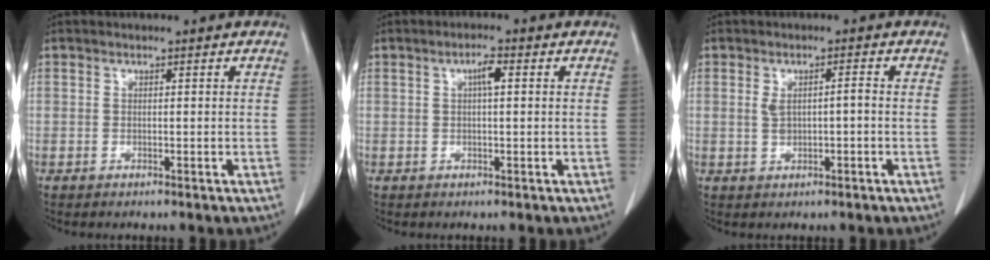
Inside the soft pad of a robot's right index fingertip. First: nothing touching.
{"total": 2.3, "force": [0.6, 0.4, 2.1], "torque": [-0.043, 0.004, 0.009]}
{"total": 2.7, "force": [0.0, 1.0, 2.5], "torque": [-0.050, 0.012, 0.006]}